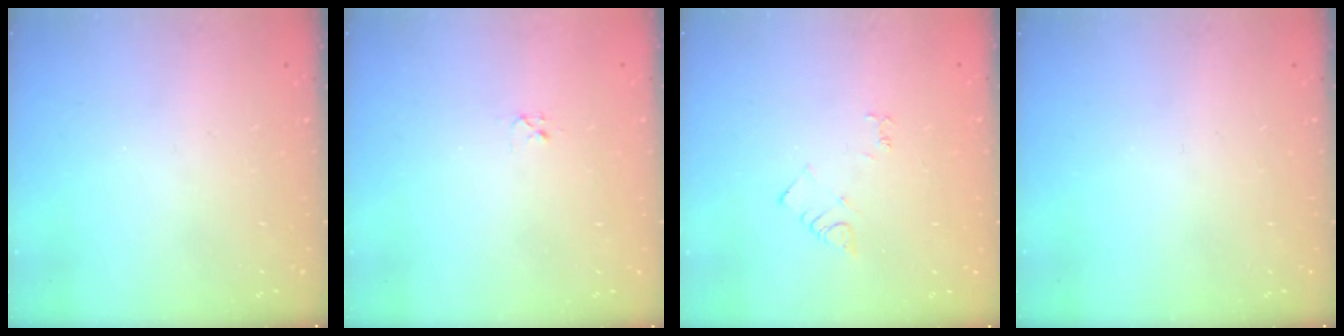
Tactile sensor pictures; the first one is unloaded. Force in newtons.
{"total": 3.2, "press": 3.2, "slide": 0.4}
{"total": 3.5, "press": 3.5, "slide": 0.6}
{"total": 0.0}